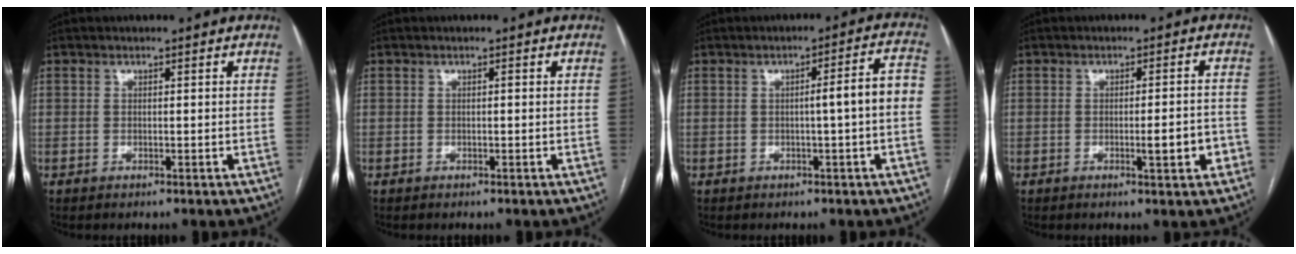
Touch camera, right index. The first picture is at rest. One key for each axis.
{"total": 0.0}
{"total": 5.7, "fx": -0.7, "fy": -0.3, "fz": 5.6, "tx": -0.074, "ty": 0.018, "tz": -0.009}
{"total": 4.2, "fx": -1.5, "fy": 0.7, "fz": 3.9, "tx": -0.052, "ty": 0.001, "tz": -0.019}